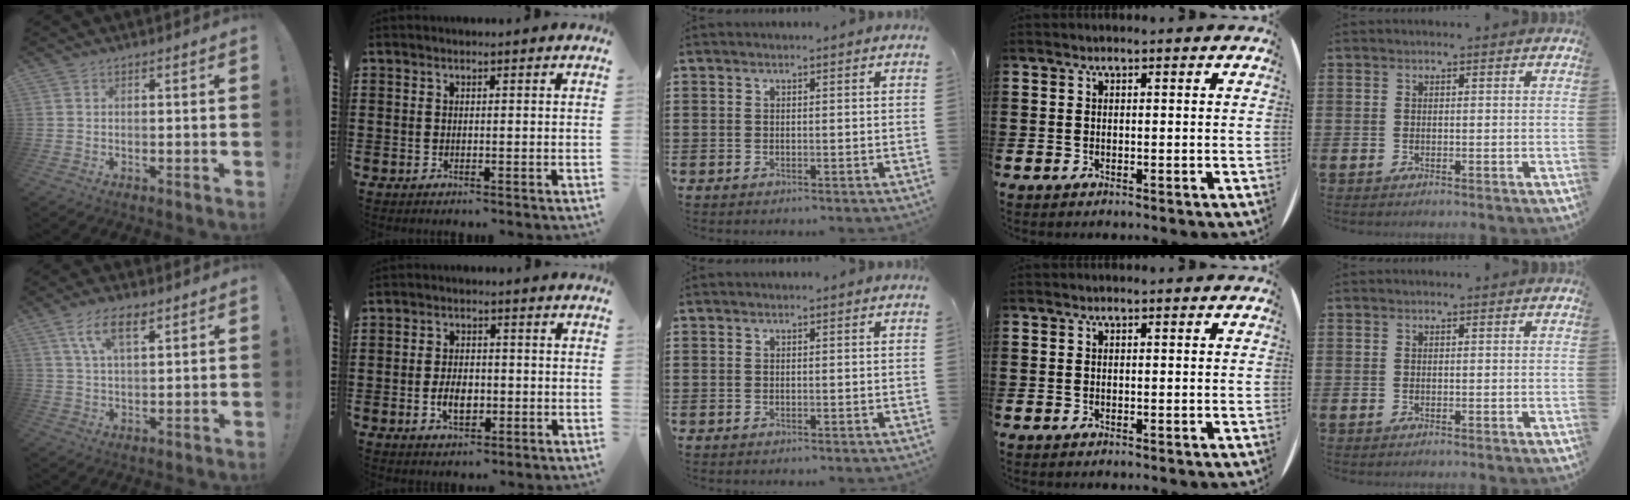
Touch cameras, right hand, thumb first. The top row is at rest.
{"thumb": {"total": 8.7, "force": [4.6, 3.6, 6.4], "torque": [-0.111, -0.007, 0.084]}, "index": {"total": 4.5, "force": [-1.0, 2.7, 3.5], "torque": [-0.063, 0.001, -0.021]}}